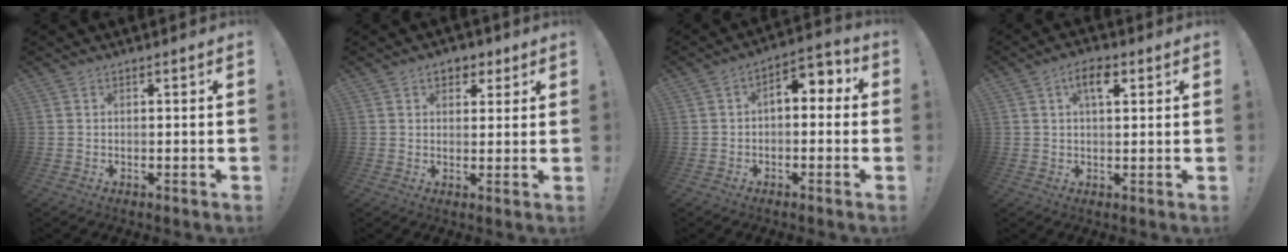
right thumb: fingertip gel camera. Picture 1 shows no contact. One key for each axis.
{"total": 5.3, "fx": 2.7, "fy": 3.9, "fz": 2.4, "tx": -0.024, "ty": -0.005, "tz": 0.047}
{"total": 6.6, "fx": 0.3, "fy": 4.0, "fz": 5.2, "tx": -0.063, "ty": 0.007, "tz": 0.004}
{"total": 6.2, "fx": 2.4, "fy": 3.0, "fz": 4.8, "tx": -0.067, "ty": -0.001, "tz": 0.037}